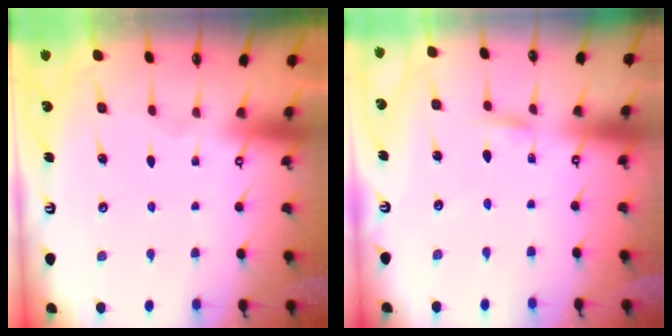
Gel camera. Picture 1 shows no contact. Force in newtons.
{"total": 2.4, "press": 2.4, "slide": 0.0}